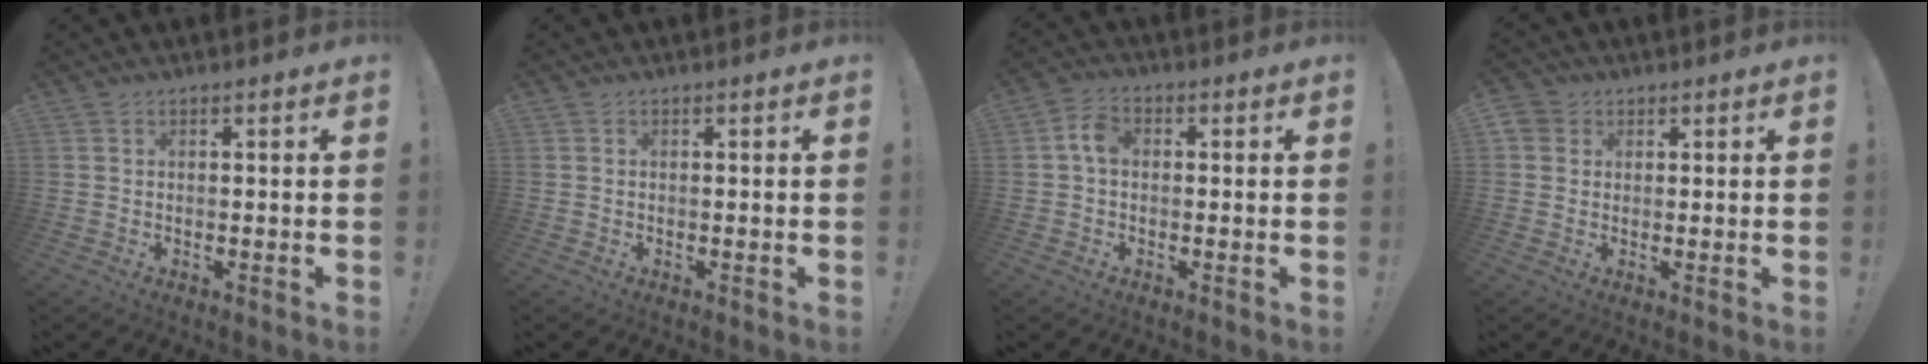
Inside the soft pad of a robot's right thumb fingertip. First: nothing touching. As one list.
[{"total": 0.0}, {"total": 5.1, "force": [0.1, 3.2, 3.9], "torque": [-0.082, 0.014, 0.003]}, {"total": 3.5, "force": [1.4, 3.0, 1.1], "torque": [-0.021, 0.001, 0.026]}]